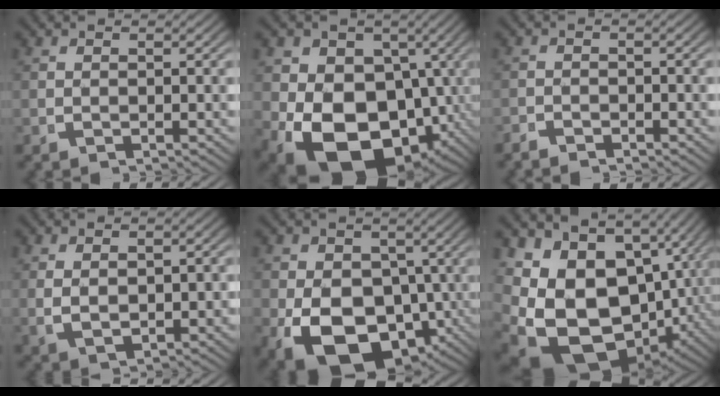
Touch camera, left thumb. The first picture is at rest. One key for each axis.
{"total": 17.4, "fx": -4.0, "fy": 12.4, "fz": 11.5, "tx": -0.232, "ty": -0.089, "tz": -0.025}
{"total": 1.6, "fx": -1.6, "fy": 0.4, "fz": -0.1, "tx": 0.007, "ty": -0.008, "tz": -0.032}
{"total": 3.7, "fx": -0.1, "fy": 2.3, "fz": 2.8, "tx": -0.059, "ty": -0.014, "tz": 0.016}
{"total": 14.5, "fx": -4.6, "fy": 10.0, "fz": 9.4, "tx": -0.199, "ty": -0.089, "tz": -0.029}
{"total": 22.7, "fx": -2.9, "fy": 16.8, "fz": 15.0, "tx": -0.318, "ty": -0.081, "tz": -0.021}